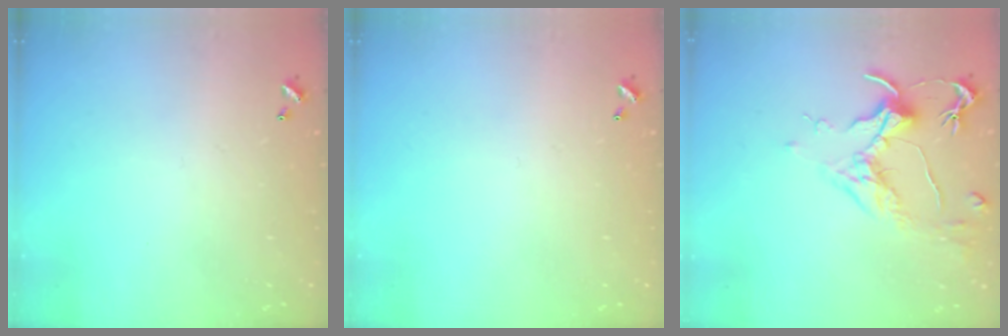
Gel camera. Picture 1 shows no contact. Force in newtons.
{"total": 0.0}
{"total": 1.6, "press": 1.4, "slide": 0.9}